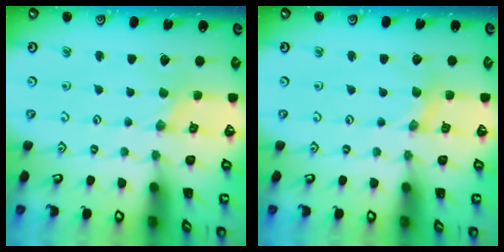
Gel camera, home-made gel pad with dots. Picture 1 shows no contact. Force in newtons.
{"total": 2.1, "press": 2.1, "slide": 0.4}